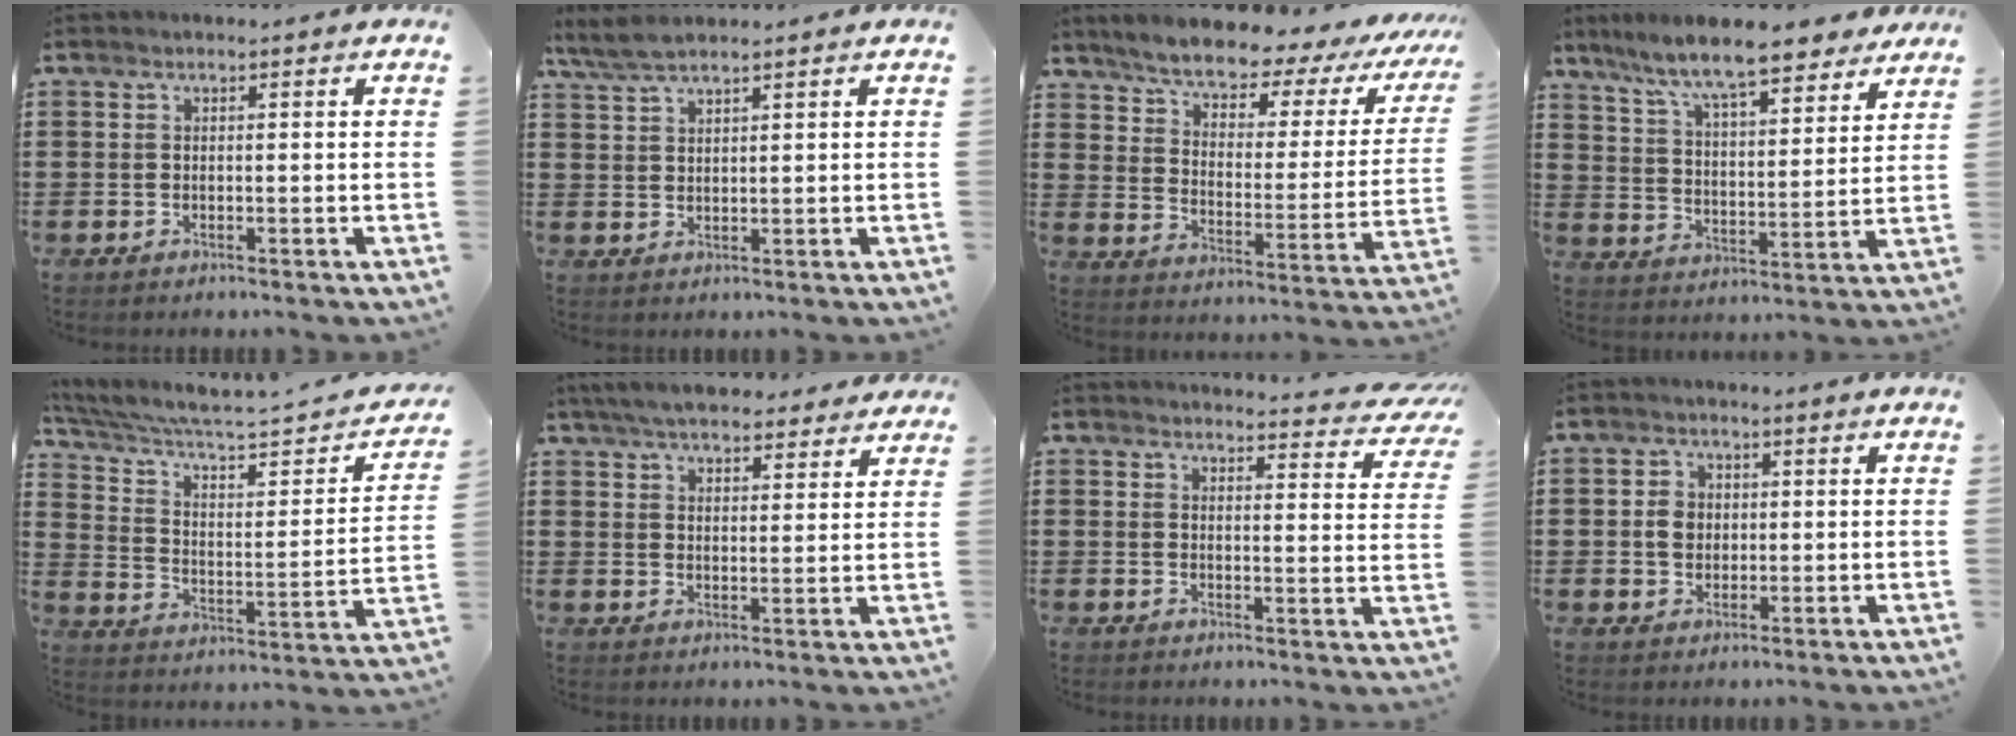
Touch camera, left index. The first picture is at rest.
{"total": 3.5, "force": [2.9, 0.7, 1.8], "torque": [-0.044, 0.004, 0.054]}
{"total": 5.6, "force": [5.1, 1.1, 2.1], "torque": [-0.071, -0.042, 0.080]}
{"total": 10.1, "force": [8.7, 1.1, 5.1], "torque": [-0.130, -0.038, 0.150]}
{"total": 4.5, "force": [3.3, 1.0, 2.9], "torque": [-0.077, -0.034, 0.048]}
{"total": 5.7, "force": [5.4, 1.2, 1.6], "torque": [-0.050, -0.011, 0.100]}
{"total": 3.7, "force": [3.5, 0.3, 1.0], "torque": [-0.019, -0.022, 0.059]}
{"total": 3.2, "force": [0.1, 2.7, 1.6], "torque": [-0.040, 0.009, 0.000]}